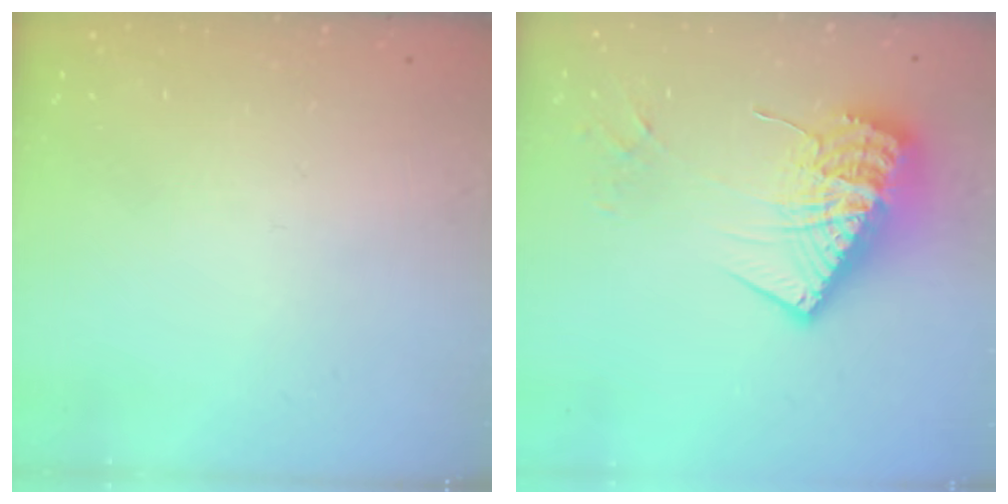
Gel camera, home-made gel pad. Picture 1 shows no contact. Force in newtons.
{"total": 17.6, "press": 17.5, "slide": 1.5}